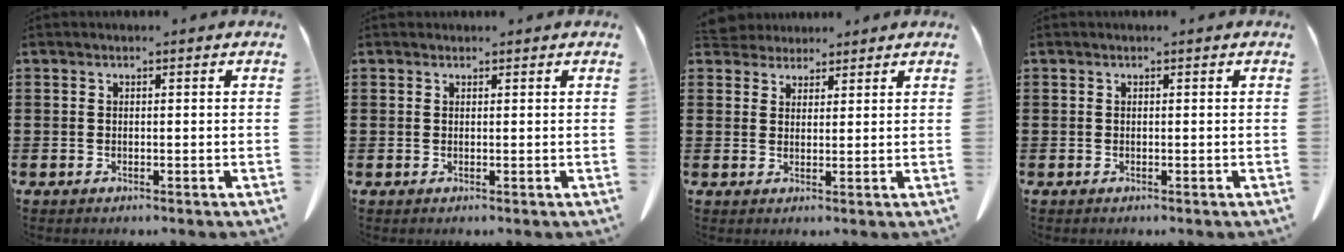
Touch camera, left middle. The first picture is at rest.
{"total": 0.6, "force": [0.5, 0.3, 0.0], "torque": [-0.001, 0.001, 0.010]}
{"total": 3.2, "force": [3.0, 1.1, 0.1], "torque": [-0.013, -0.001, 0.058]}
{"total": 0.0}